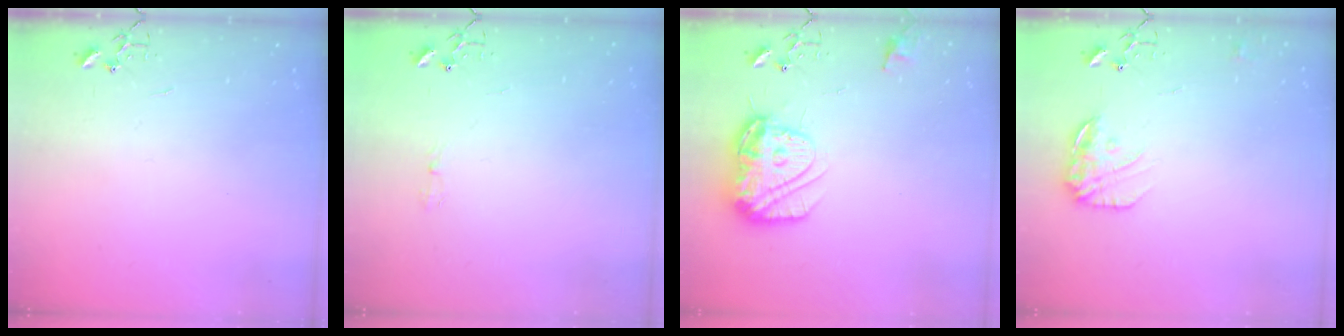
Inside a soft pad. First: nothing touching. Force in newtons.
{"total": 5.5, "press": 5.4, "slide": 0.6}
{"total": 15.6, "press": 15.5, "slide": 1.6}
{"total": 12.1, "press": 12.1, "slide": 0.5}